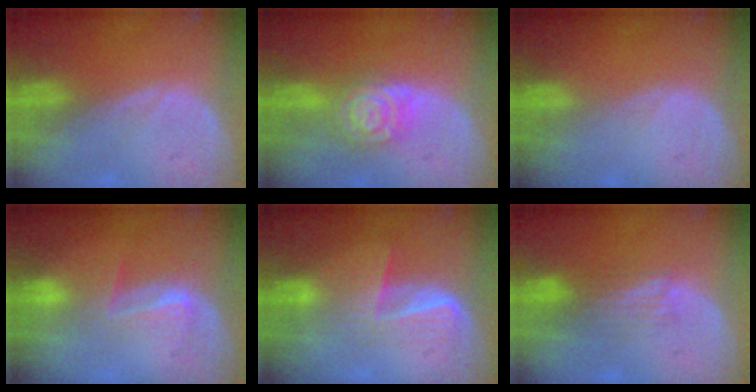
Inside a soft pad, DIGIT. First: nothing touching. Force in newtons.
{"total": 6.7, "press": 6.7, "slide": 0.4}
{"total": 0.0}
{"total": 4.0, "press": 3.7, "slide": 1.6}
{"total": 7.1, "press": 5.8, "slide": 4.1}
{"total": 4.0, "press": 3.3, "slide": 2.2}